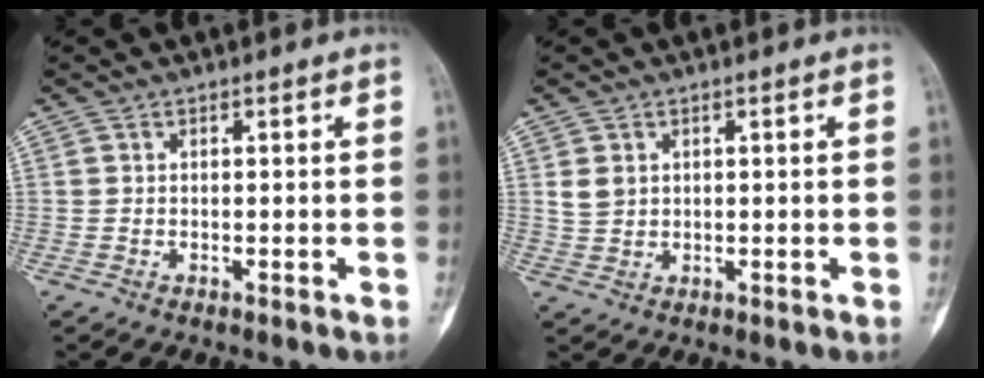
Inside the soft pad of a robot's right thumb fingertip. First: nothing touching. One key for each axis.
{"total": 2.6, "fx": 0.9, "fy": 2.1, "fz": 1.3, "tx": -0.021, "ty": -0.002, "tz": 0.025}